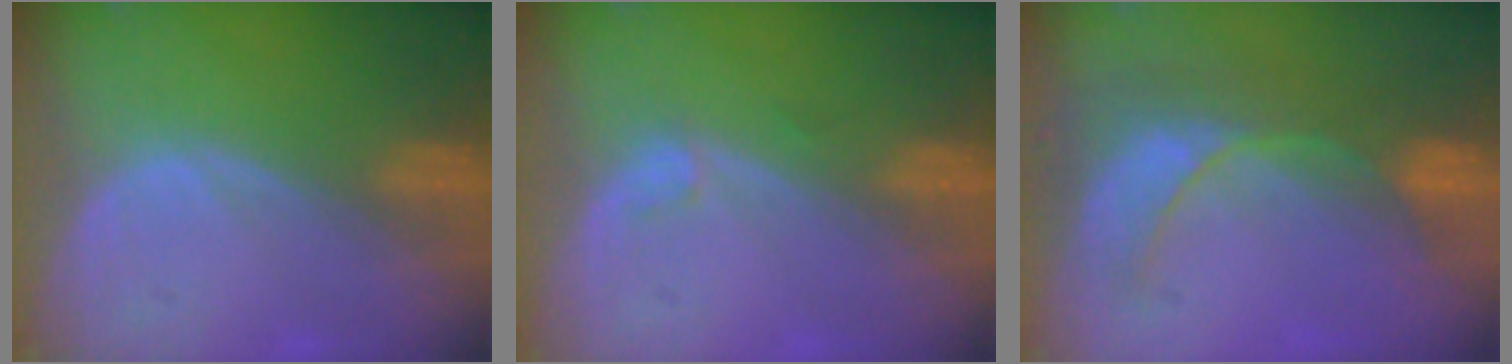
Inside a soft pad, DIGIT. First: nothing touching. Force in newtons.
{"total": 0.8, "press": 0.7, "slide": 0.1}
{"total": 9.1, "press": 7.9, "slide": 4.5}